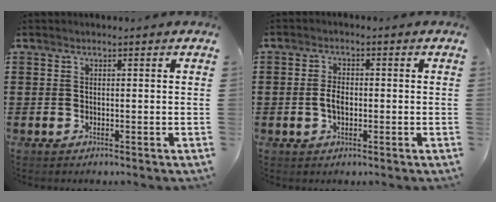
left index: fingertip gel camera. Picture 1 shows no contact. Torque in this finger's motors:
{"motor_torque": [0.34, 0.31, 0.17, 0.02]}